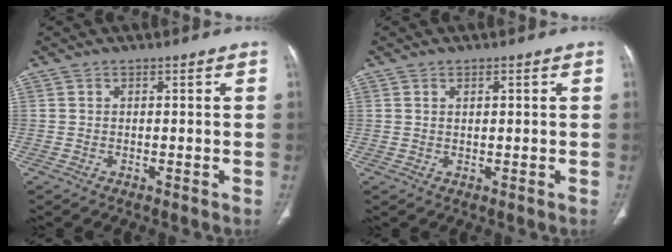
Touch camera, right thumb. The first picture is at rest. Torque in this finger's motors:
{"motor_torque": [0.16, 0.35, 0.31, 0.13, -0.03]}